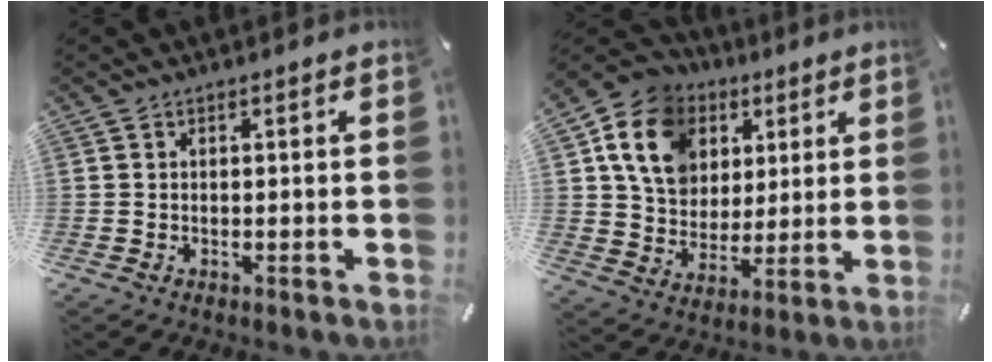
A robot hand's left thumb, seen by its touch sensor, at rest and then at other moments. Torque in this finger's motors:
{"motor_torque": [1.36, 1.36, 1.39, -1.38, 0.43]}